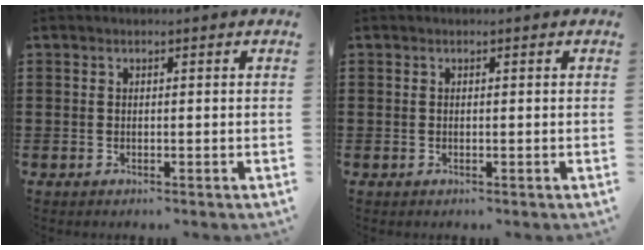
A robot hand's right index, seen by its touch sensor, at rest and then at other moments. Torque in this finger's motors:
{"motor_torque": [0.00, 0.00, 0.00, -0.01]}